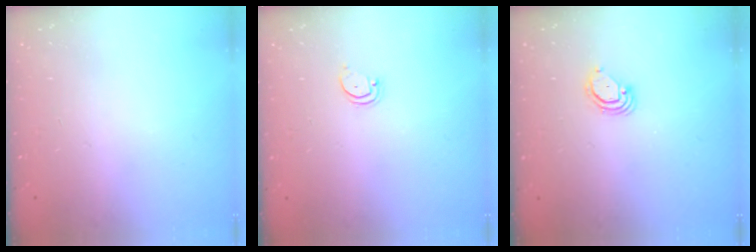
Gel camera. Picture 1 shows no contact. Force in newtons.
{"total": 1.5, "press": 1.5, "slide": 0.1}
{"total": 3.1, "press": 3.1, "slide": 0.2}